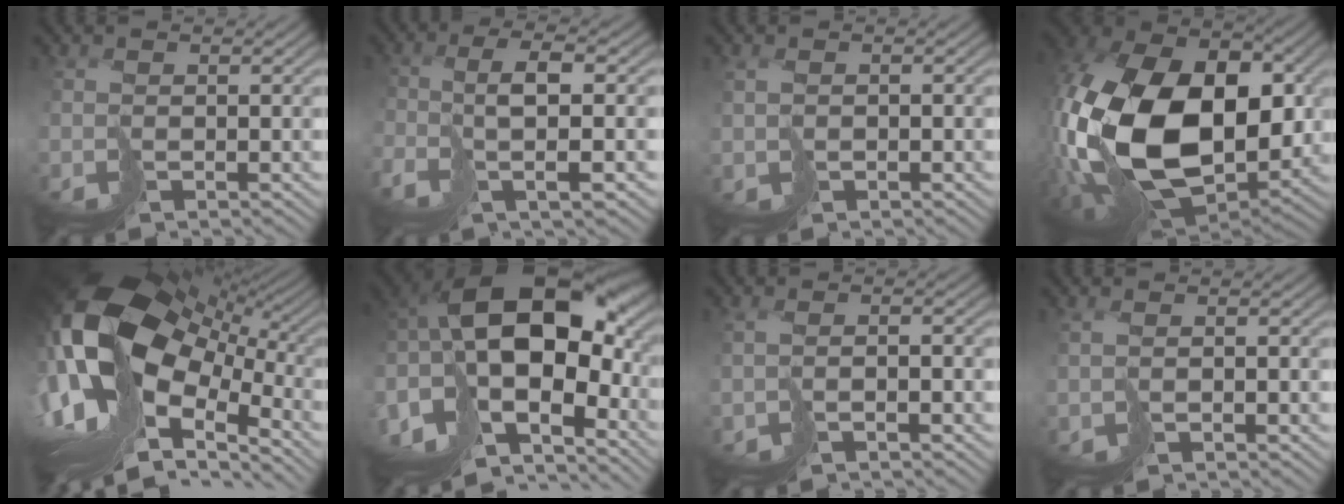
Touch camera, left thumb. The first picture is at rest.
{"total": 6.2, "force": [-1.4, 0.9, 5.9], "torque": [-0.108, 0.004, -0.029]}
{"total": 1.9, "force": [0.2, 1.3, 1.4], "torque": [-0.033, 0.000, 0.005]}
{"total": 21.6, "force": [0.7, 14.2, 16.3], "torque": [-0.406, -0.052, 0.059]}
{"total": 20.0, "force": [-0.2, 12.3, 15.8], "torque": [-0.349, -0.009, 0.016]}
{"total": 18.9, "force": [0.5, 10.8, 15.6], "torque": [-0.336, -0.019, 0.031]}
{"total": 1.9, "force": [-0.9, 0.5, 1.6], "torque": [-0.041, -0.003, -0.016]}
{"total": 1.3, "force": [-0.2, 0.6, 1.2], "torque": [-0.033, -0.001, 0.000]}